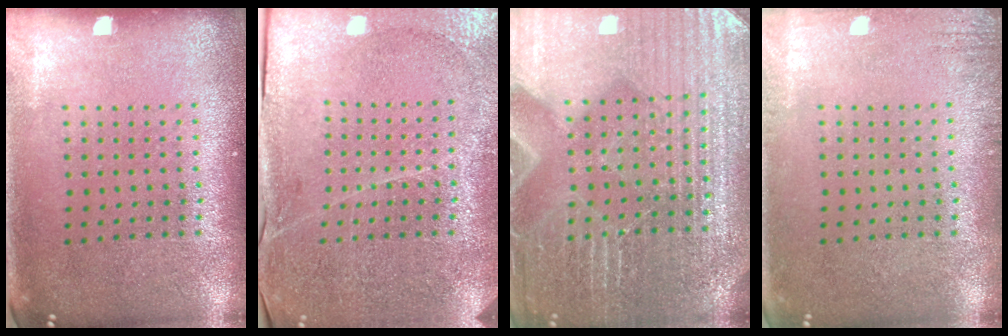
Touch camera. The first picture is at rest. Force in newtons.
{"total": 3.3, "press": 3.2, "slide": 0.6}
{"total": 4.8, "press": 4.6, "slide": 1.5}
{"total": 1.5, "press": 1.5, "slide": 0.2}